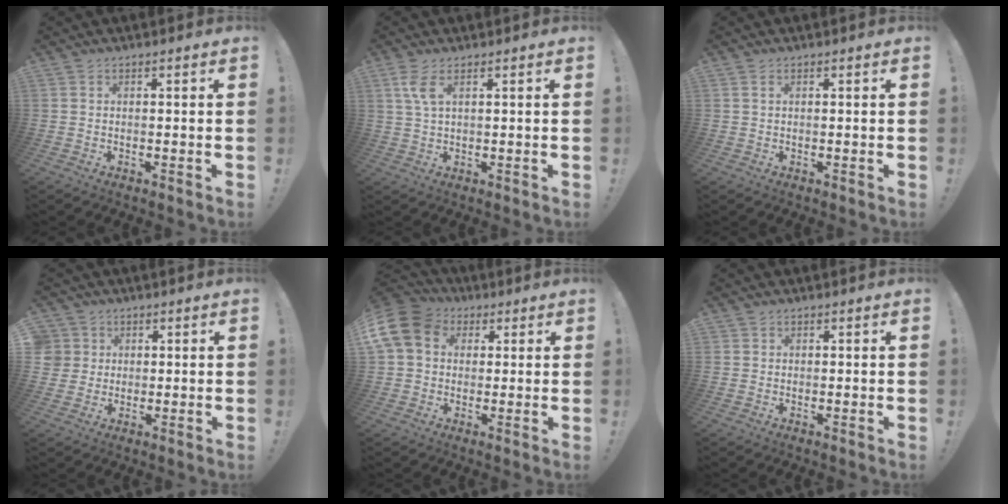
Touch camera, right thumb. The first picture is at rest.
{"total": 4.9, "force": [2.2, 1.6, 4.0], "torque": [-0.082, 0.002, 0.040]}
{"total": 0.9, "force": [0.5, 0.4, 0.7], "torque": [-0.022, 0.005, 0.011]}
{"total": 5.2, "force": [1.5, 4.9, 0.8], "torque": [-0.021, 0.002, 0.033]}
{"total": 12.3, "force": [3.2, 9.8, 6.7], "torque": [-0.130, -0.006, 0.066]}
{"total": 1.0, "force": [0.6, 0.7, 0.0], "torque": [0.000, -0.001, 0.013]}